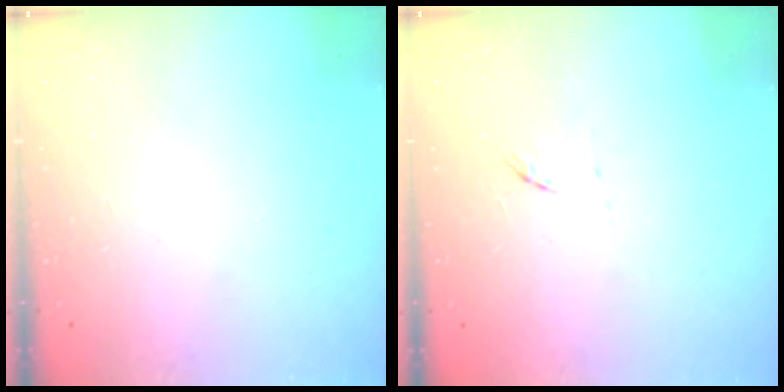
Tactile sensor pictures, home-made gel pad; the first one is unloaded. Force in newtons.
{"total": 4.8, "press": 4.6, "slide": 1.3}